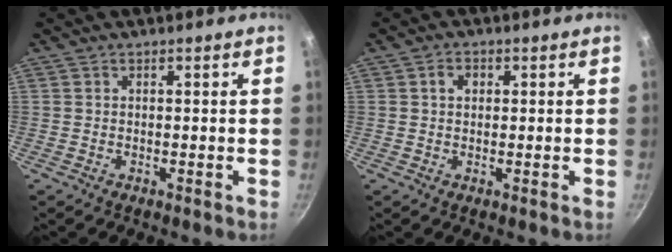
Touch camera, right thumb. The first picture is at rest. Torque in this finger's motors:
{"motor_torque": [-0.28, 0.31, 0.16, 0.01, -0.01]}